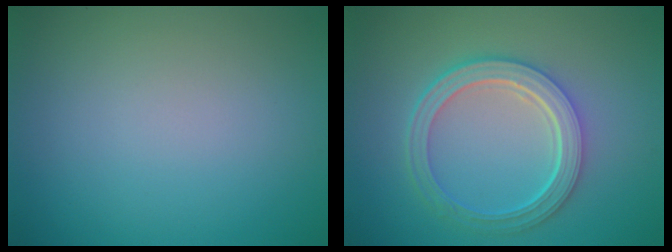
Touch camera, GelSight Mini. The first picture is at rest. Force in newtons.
{"total": 5.3, "press": 3.8, "slide": 3.6}